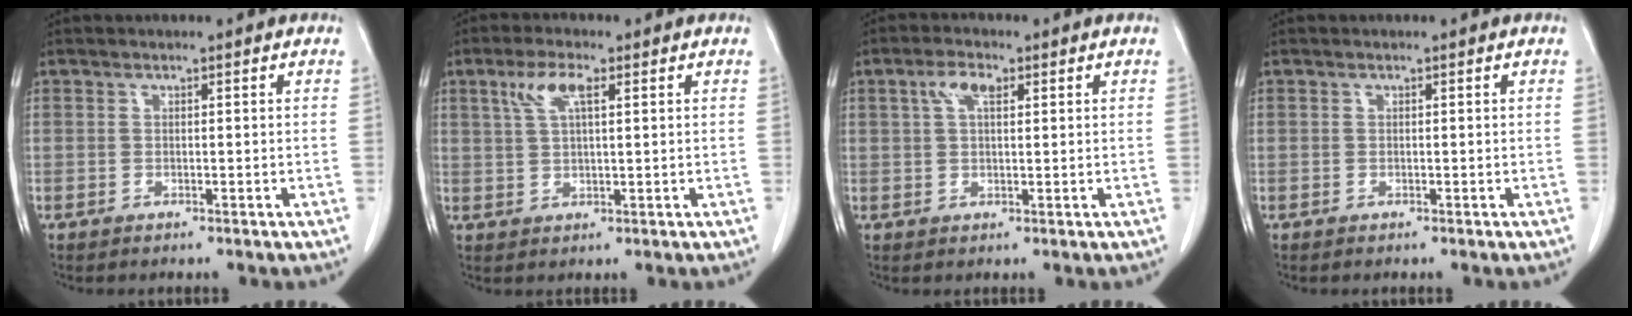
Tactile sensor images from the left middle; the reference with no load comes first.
{"total": 5.0, "force": [2.3, 1.1, 4.3], "torque": [-0.096, 0.011, 0.049]}
{"total": 3.7, "force": [1.6, 1.3, 3.0], "torque": [-0.065, 0.010, 0.033]}
{"total": 0.0}